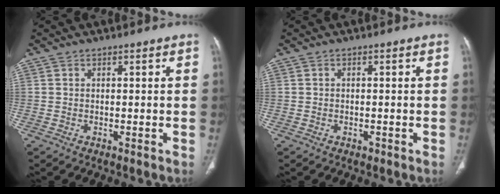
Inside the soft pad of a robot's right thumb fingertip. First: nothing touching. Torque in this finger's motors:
{"motor_torque": [-0.03, 0.27, -0.26, 0.11, 0.08]}